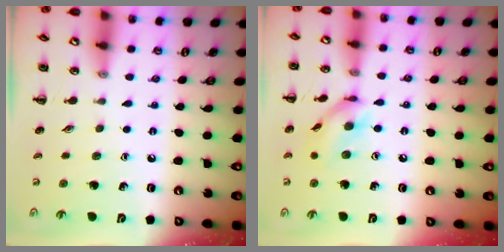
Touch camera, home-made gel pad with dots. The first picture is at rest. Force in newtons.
{"total": 10.7, "press": 10.7, "slide": 1.2}